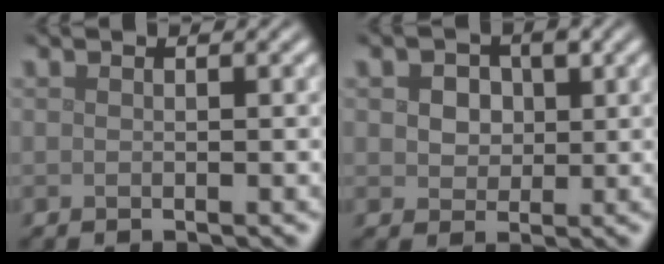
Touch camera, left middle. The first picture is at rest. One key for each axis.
{"total": 4.0, "fx": 1.4, "fy": 3.1, "fz": 2.0, "tx": -0.037, "ty": 0.010, "tz": 0.010}